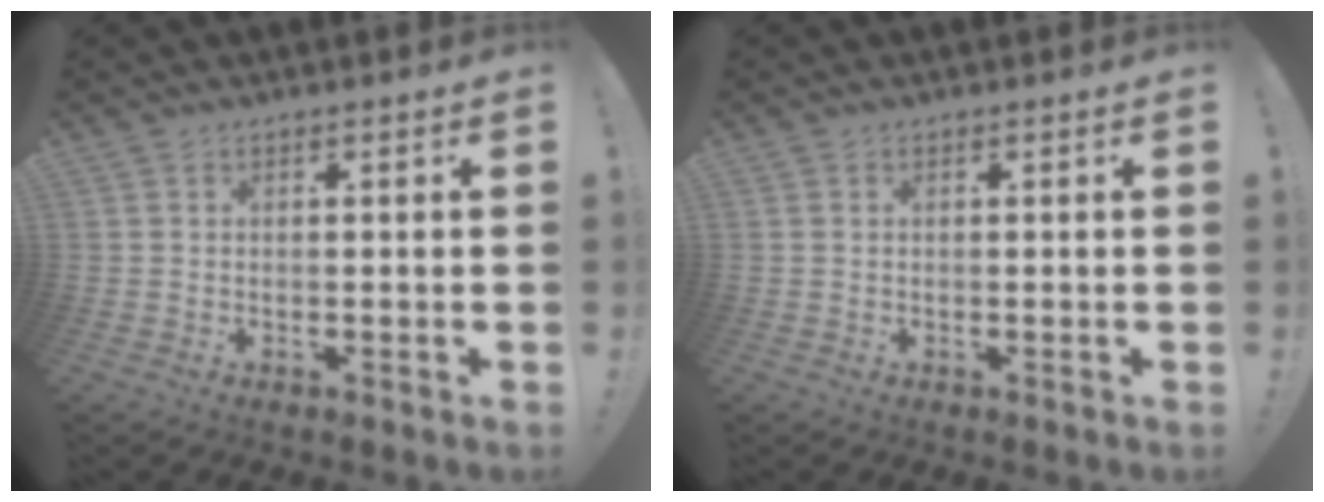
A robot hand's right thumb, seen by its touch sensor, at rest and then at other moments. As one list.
[{"total": 0.0}]